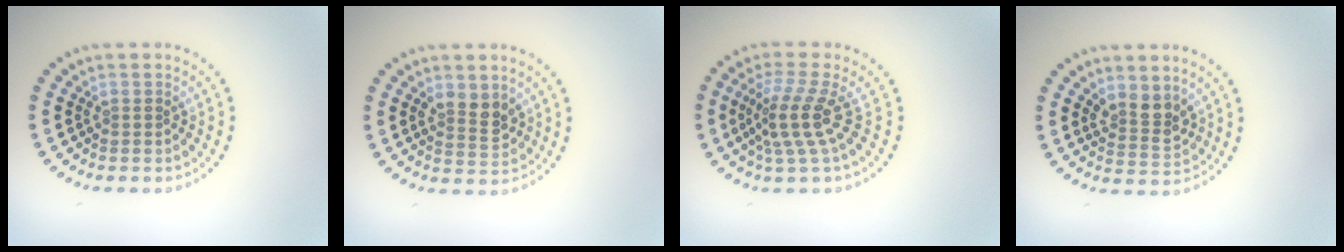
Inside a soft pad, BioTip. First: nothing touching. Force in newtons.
{"total": 2.5, "press": 2.4, "slide": 0.7}
{"total": 3.7, "press": 2.6, "slide": 2.6}
{"total": 2.7, "press": 2.4, "slide": 1.2}